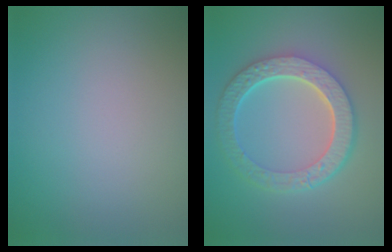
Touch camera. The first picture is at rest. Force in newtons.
{"total": 6.9, "press": 5.0, "slide": 4.7}